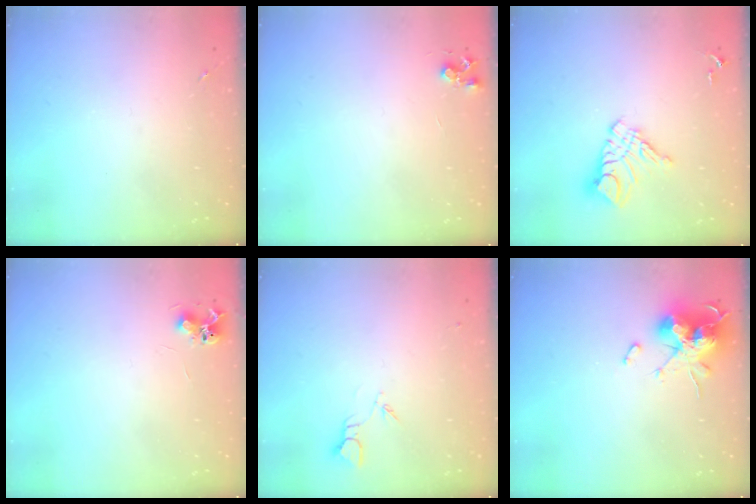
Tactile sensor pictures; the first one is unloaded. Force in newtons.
{"total": 4.6, "press": 4.5, "slide": 0.7}
{"total": 12.1, "press": 12.0, "slide": 1.1}
{"total": 6.5, "press": 6.5, "slide": 0.8}
{"total": 2.7, "press": 2.7, "slide": 0.3}
{"total": 16.4, "press": 16.4, "slide": 0.1}